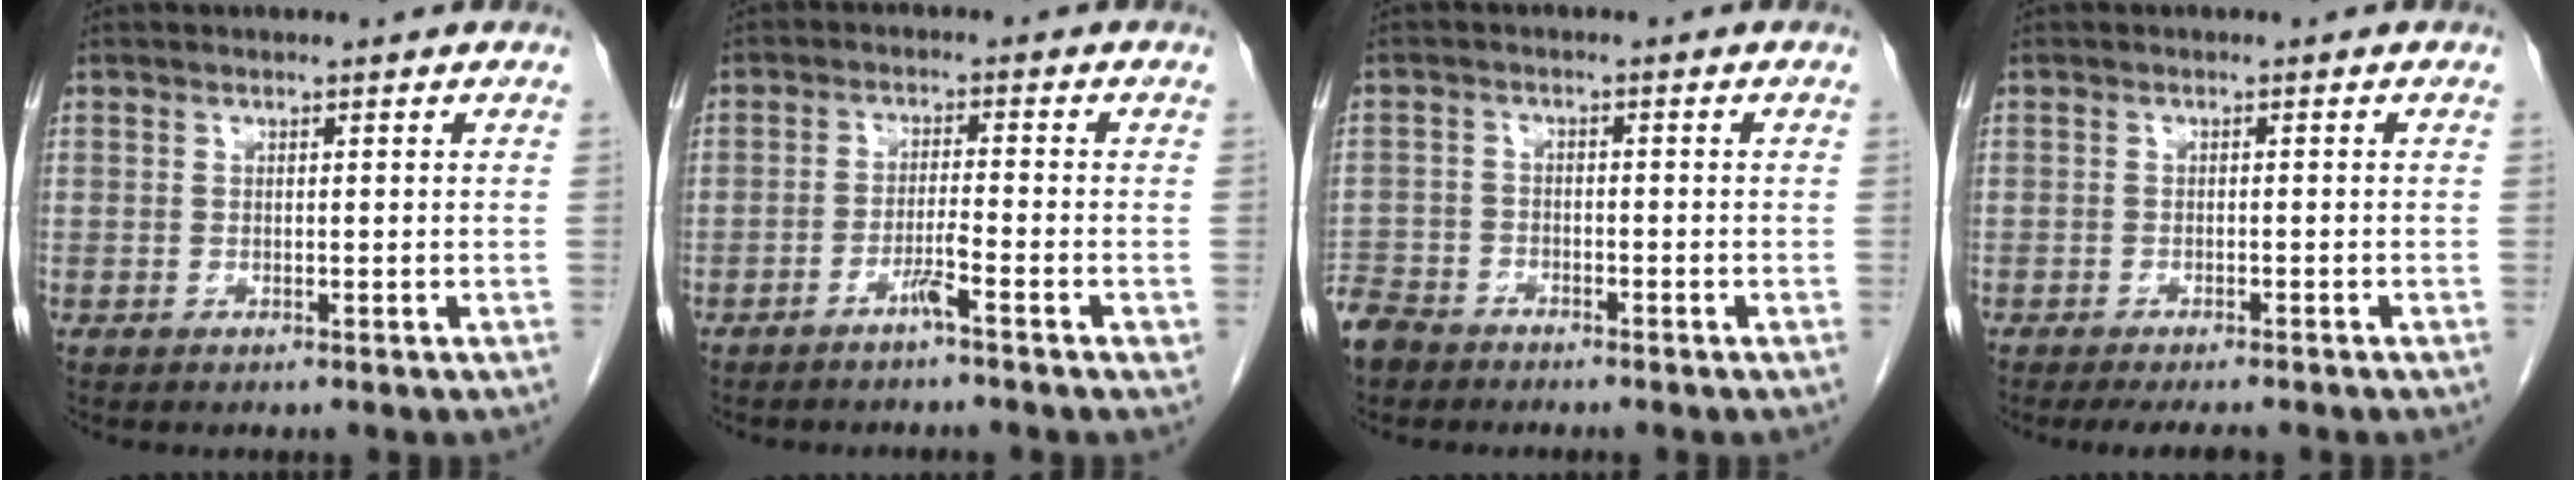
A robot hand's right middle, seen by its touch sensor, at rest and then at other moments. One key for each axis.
{"total": 3.2, "fx": -2.0, "fy": -0.4, "fz": 2.5, "tx": -0.042, "ty": 0.000, "tz": -0.038}
{"total": 5.4, "fx": -4.8, "fy": 2.5, "fz": 0.9, "tx": -0.022, "ty": -0.006, "tz": -0.094}
{"total": 4.8, "fx": -4.2, "fy": 0.8, "fz": 2.3, "tx": -0.027, "ty": -0.008, "tz": -0.059}